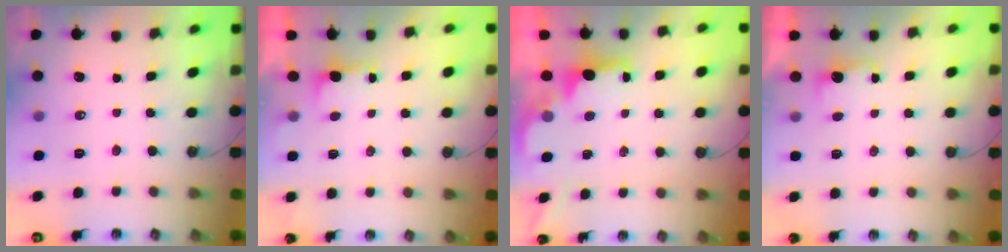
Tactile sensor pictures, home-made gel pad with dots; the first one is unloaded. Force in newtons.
{"total": 1.2, "press": 0.9, "slide": 0.8}
{"total": 2.0, "press": 1.9, "slide": 0.8}
{"total": 2.6, "press": 2.4, "slide": 1.0}